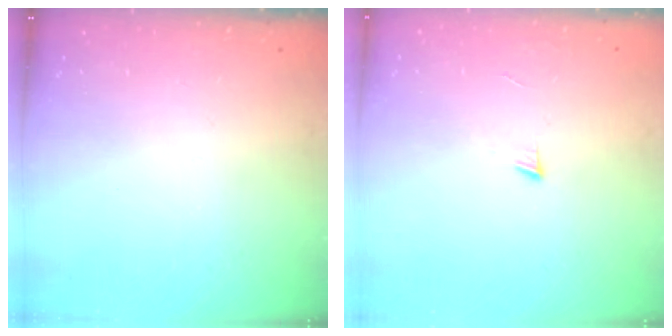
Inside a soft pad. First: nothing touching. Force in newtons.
{"total": 4.3, "press": 4.2, "slide": 0.4}